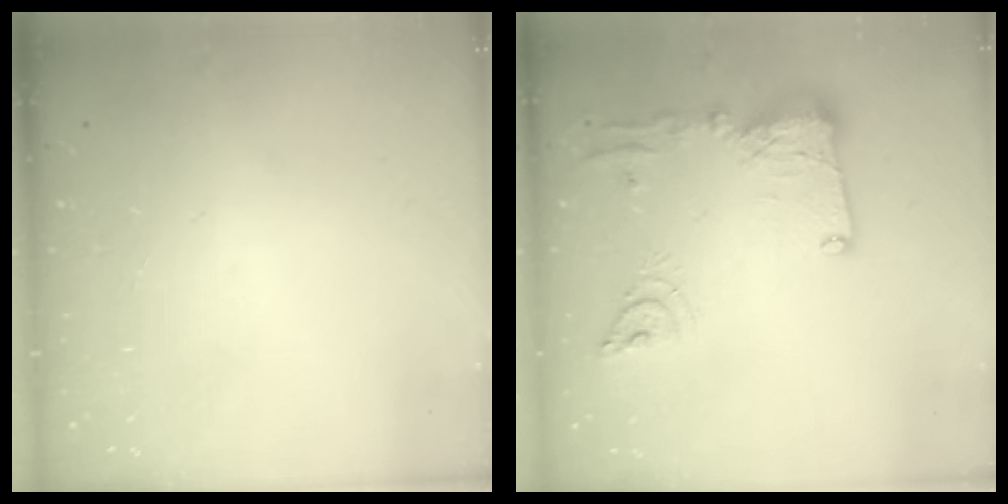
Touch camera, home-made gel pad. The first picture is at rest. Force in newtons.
{"total": 17.2, "press": 17.1, "slide": 2.2}